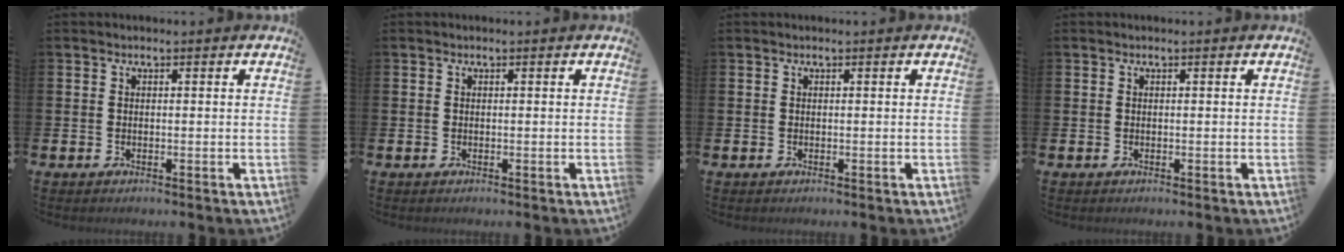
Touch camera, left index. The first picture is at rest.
{"total": 0.0}
{"total": 0.0}
{"total": 0.0}